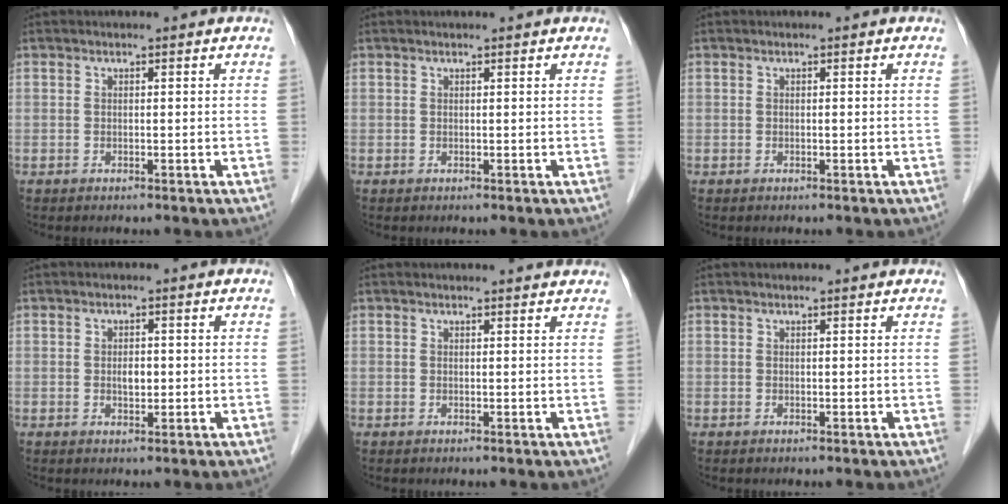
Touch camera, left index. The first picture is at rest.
{"total": 0.7, "force": [0.7, 0.0, 0.2], "torque": [-0.007, 0.011, 0.013]}
{"total": 0.0}
{"total": 1.8, "force": [0.0, 1.0, 1.5], "torque": [-0.026, 0.000, 0.002]}
{"total": 3.7, "force": [3.6, 0.3, 0.7], "torque": [-0.013, 0.010, 0.036]}
{"total": 1.7, "force": [1.6, 0.1, 0.4], "torque": [-0.010, 0.013, 0.020]}